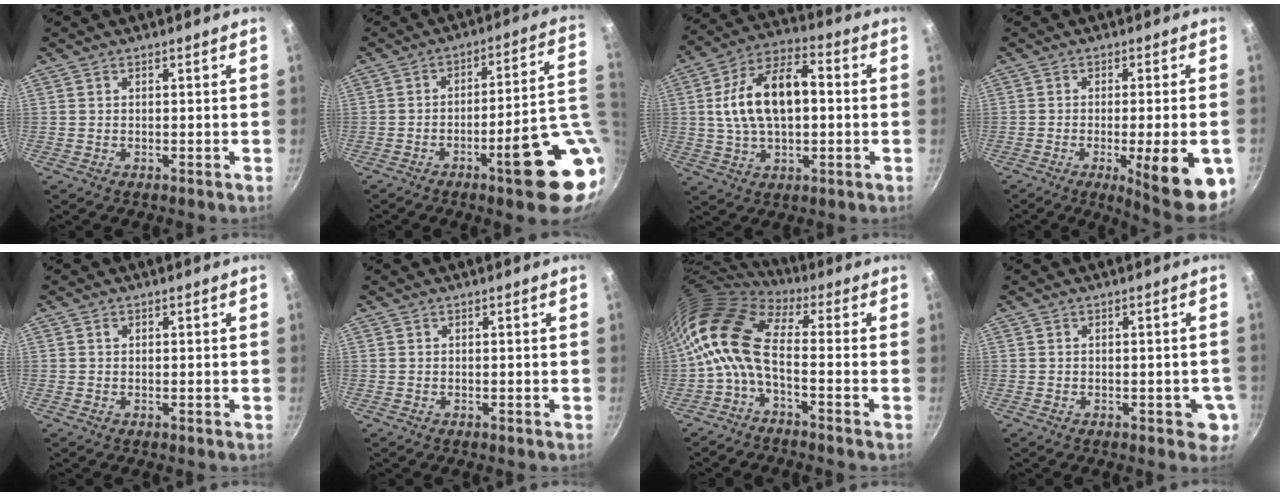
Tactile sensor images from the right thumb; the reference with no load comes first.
{"total": 17.8, "force": [-4.2, 3.9, 16.8], "torque": [-0.194, 0.020, -0.052]}
{"total": 16.7, "force": [1.2, 9.4, 13.8], "torque": [-0.226, 0.031, 0.011]}
{"total": 14.3, "force": [-4.7, 3.1, 13.1], "torque": [-0.158, 0.005, -0.057]}
{"total": 0.7, "force": [0.3, 0.6, 0.3], "torque": [-0.004, 0.003, 0.004]}
{"total": 0.0}
{"total": 11.0, "force": [-1.2, 4.9, 9.7], "torque": [-0.194, 0.024, -0.040]}
{"total": 3.8, "force": [-1.0, 2.2, 3.0], "torque": [-0.016, 0.003, -0.012]}